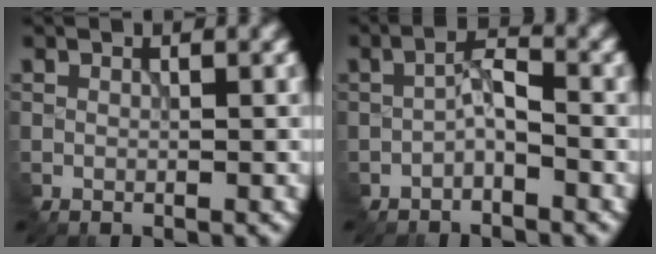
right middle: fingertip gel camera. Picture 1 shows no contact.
{"total": 2.2, "force": [-1.1, 0.8, 1.7], "torque": [-0.031, 0.012, -0.025]}